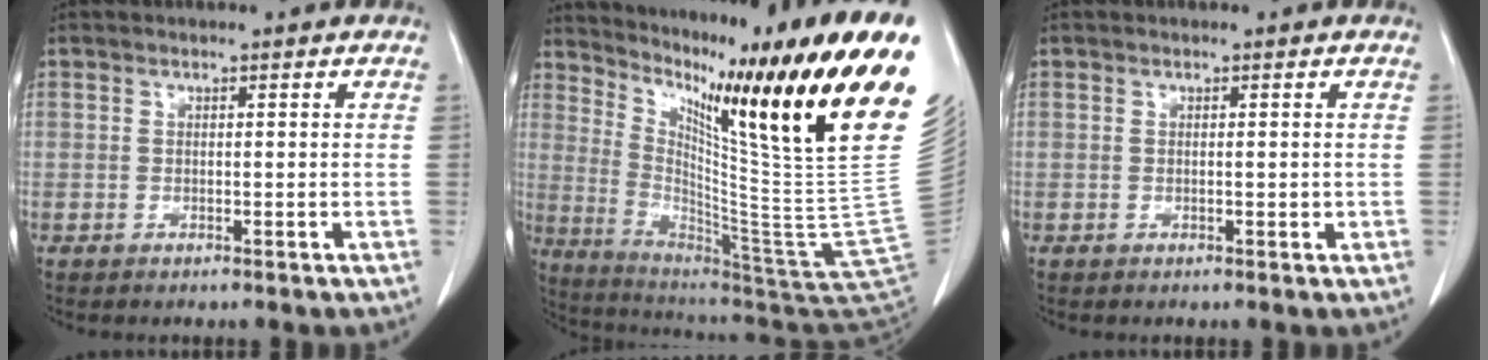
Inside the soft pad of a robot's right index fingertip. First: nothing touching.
{"total": 31.2, "force": [14.5, -1.3, 27.5], "torque": [-0.351, -0.043, 0.229]}
{"total": 0.7, "force": [0.0, 0.2, 0.6], "torque": [-0.010, -0.001, 0.000]}